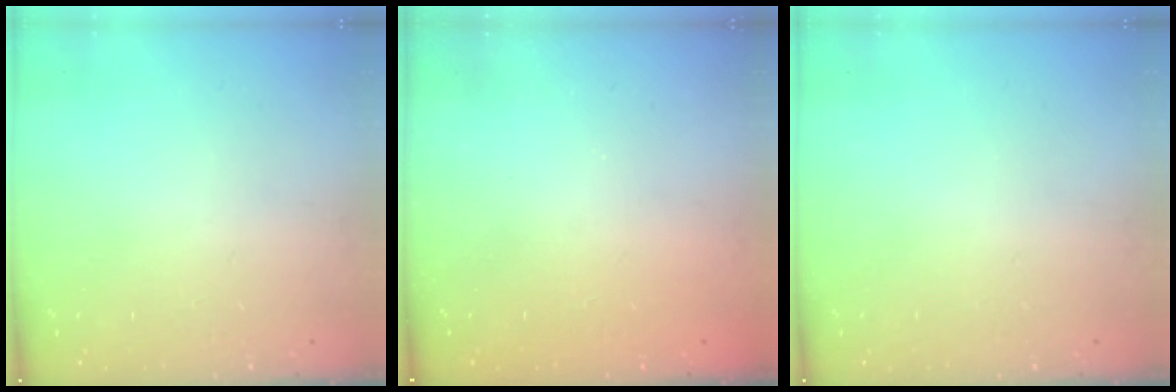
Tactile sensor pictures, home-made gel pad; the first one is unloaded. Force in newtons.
{"total": 2.3, "press": 2.2, "slide": 0.8}
{"total": 0.0}